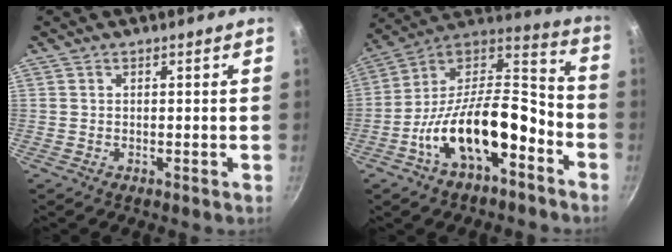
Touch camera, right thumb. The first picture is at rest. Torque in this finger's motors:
{"motor_torque": [2.52, 1.95, 1.46, -1.32, 0.32]}